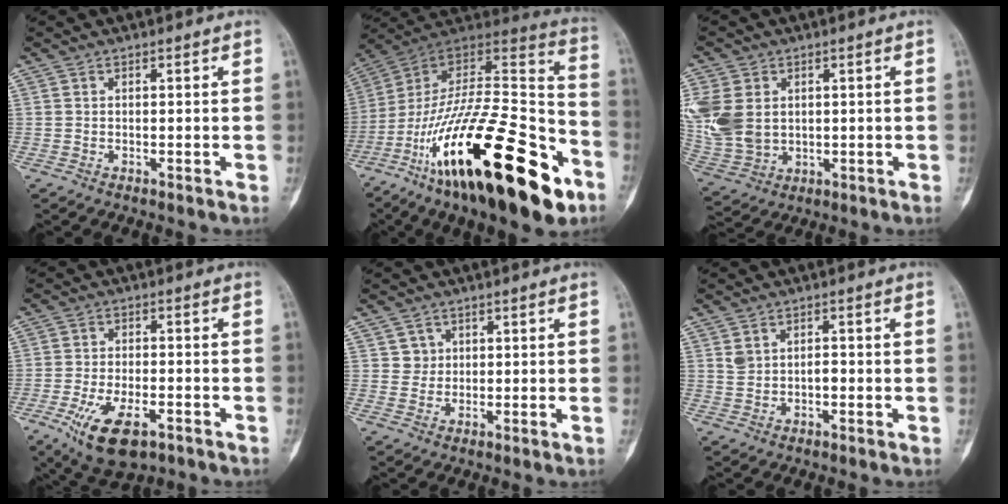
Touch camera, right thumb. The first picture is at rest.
{"total": 38.5, "force": [-18.2, 13.4, 31.1], "torque": [-0.476, 0.059, -0.294]}
{"total": 13.4, "force": [2.4, 9.9, 8.6], "torque": [-0.194, -0.006, 0.062]}
{"total": 11.3, "force": [-5.6, 4.9, 8.5], "torque": [-0.160, 0.008, -0.088]}
{"total": 2.3, "force": [1.0, 2.1, 0.1], "torque": [0.012, -0.002, 0.011]}
{"total": 3.0, "force": [0.3, 2.2, 2.0], "torque": [-0.025, 0.009, 0.010]}